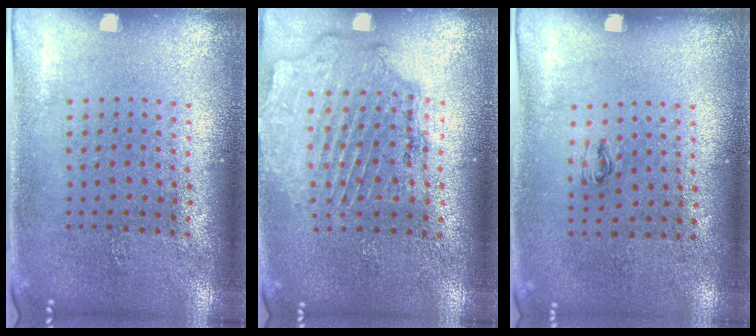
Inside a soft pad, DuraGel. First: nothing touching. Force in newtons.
{"total": 1.6, "press": 1.6, "slide": 0.4}
{"total": 0.6, "press": 0.2, "slide": 0.5}